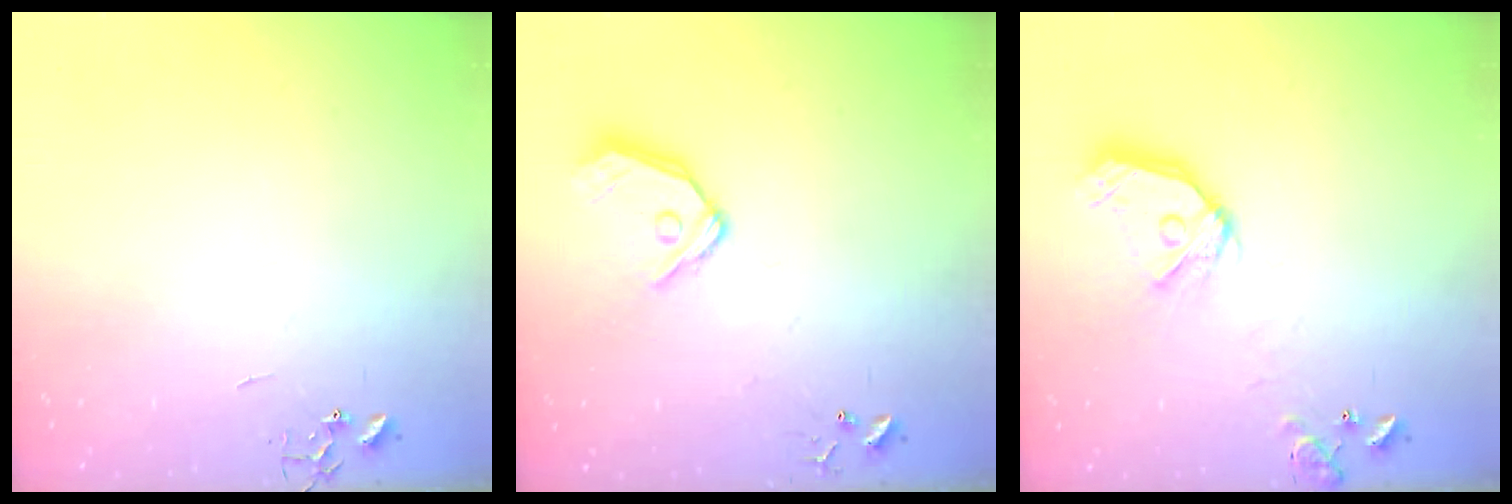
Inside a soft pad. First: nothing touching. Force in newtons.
{"total": 12.7, "press": 12.5, "slide": 2.0}
{"total": 15.3, "press": 15.1, "slide": 2.1}